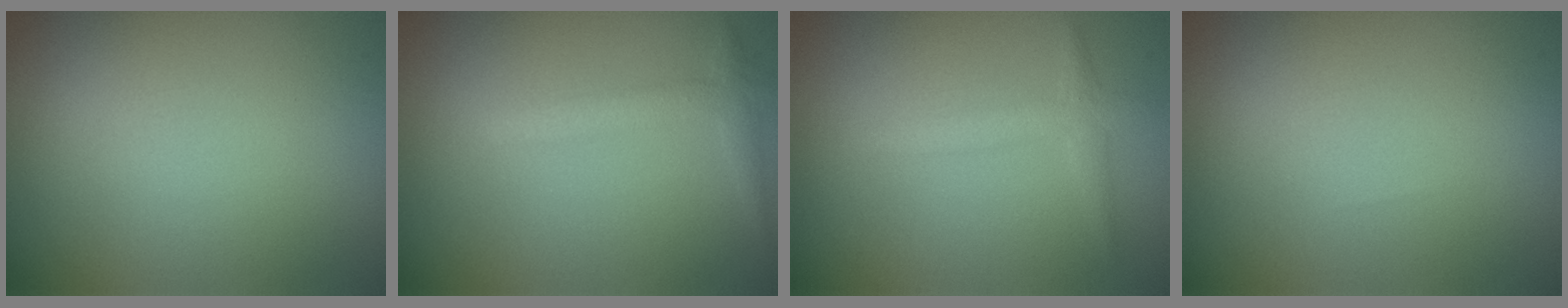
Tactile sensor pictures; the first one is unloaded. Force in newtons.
{"total": 1.9, "press": 1.9, "slide": 0.1}
{"total": 1.8, "press": 1.7, "slide": 0.1}
{"total": 0.0}